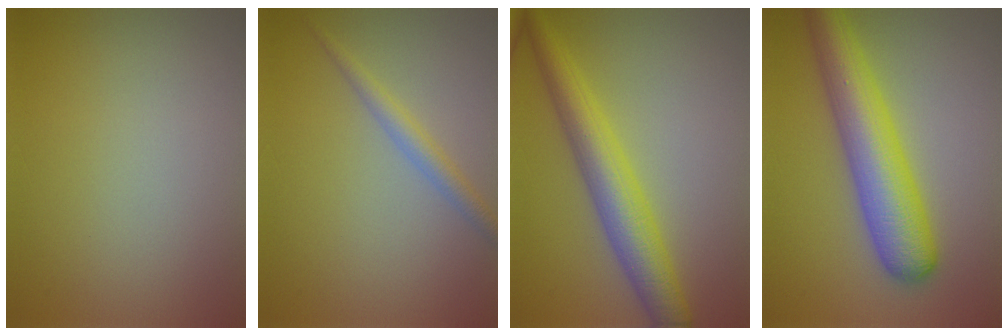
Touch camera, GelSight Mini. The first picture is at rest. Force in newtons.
{"total": 2.0, "press": 2.0, "slide": 0.0}
{"total": 5.5, "press": 5.5, "slide": 0.1}
{"total": 7.4, "press": 7.4, "slide": 0.2}